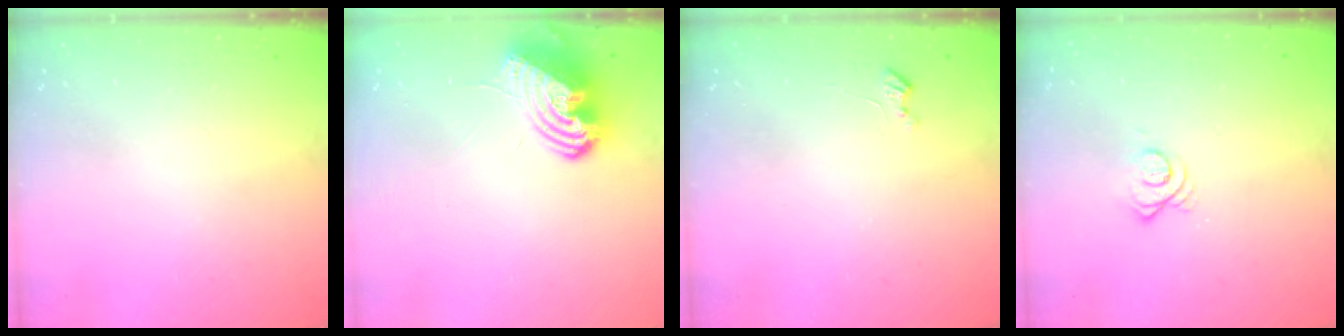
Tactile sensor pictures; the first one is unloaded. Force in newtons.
{"total": 10.5, "press": 10.5, "slide": 1.0}
{"total": 2.7, "press": 2.7, "slide": 0.3}
{"total": 3.7, "press": 3.7, "slide": 0.1}